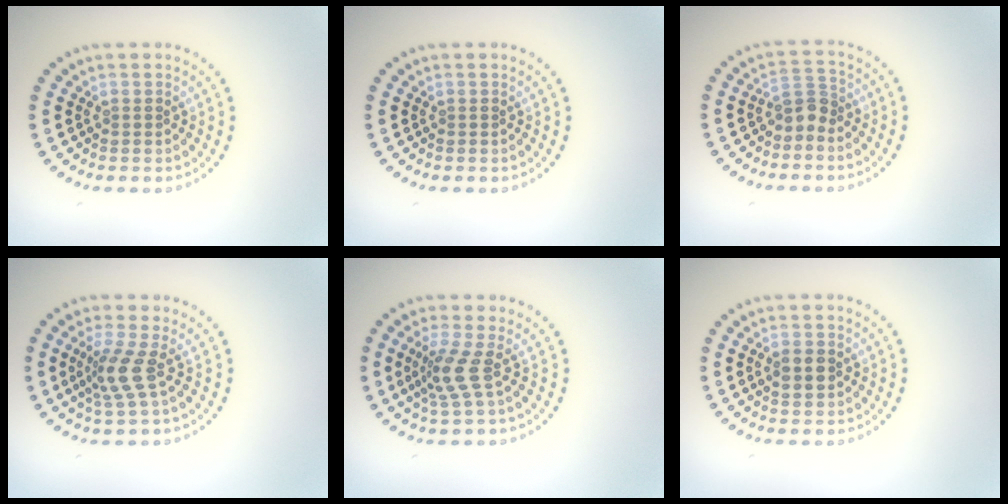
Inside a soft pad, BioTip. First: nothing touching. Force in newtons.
{"total": 0.0}
{"total": 2.1, "press": 1.6, "slide": 1.4}
{"total": 3.0, "press": 2.2, "slide": 2.0}
{"total": 2.8, "press": 2.0, "slide": 2.0}
{"total": 2.3, "press": 2.3, "slide": 0.1}